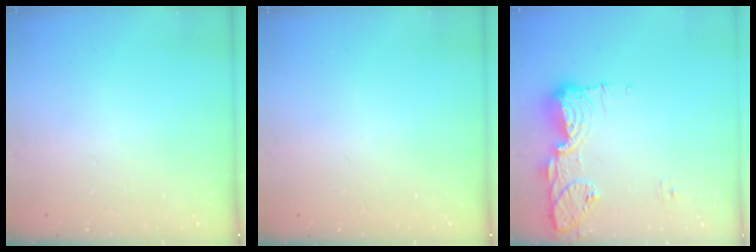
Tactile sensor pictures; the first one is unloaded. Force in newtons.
{"total": 0.0}
{"total": 16.1, "press": 15.2, "slide": 5.3}